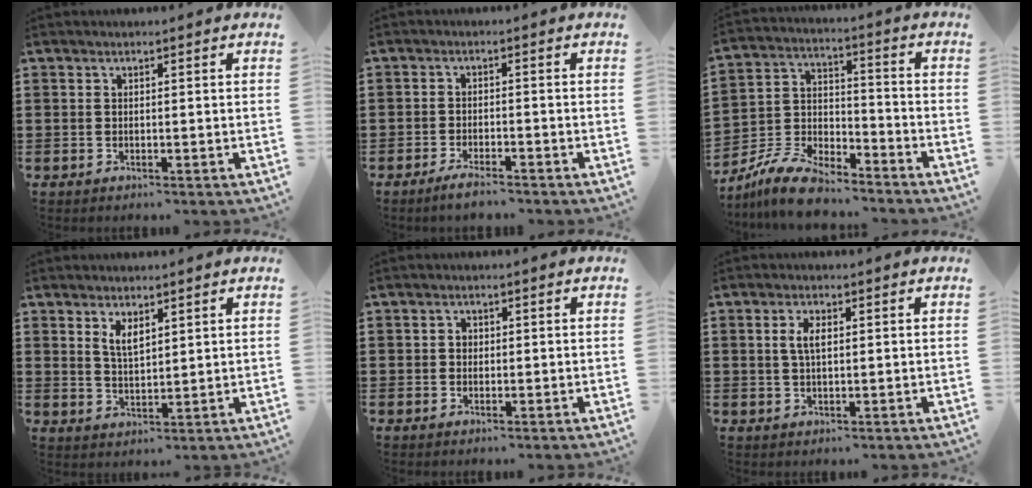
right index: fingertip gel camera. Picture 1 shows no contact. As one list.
[{"total": 2.4, "force": [-2.2, 0.2, 1.0], "torque": [-0.018, 0.005, -0.042]}, {"total": 8.6, "force": [-7.7, 2.2, 3.0], "torque": [-0.073, 0.016, -0.154]}, {"total": 3.2, "force": [2.1, 1.4, 2.1], "torque": [-0.045, 0.004, 0.037]}, {"total": 0.9, "force": [0.1, 0.8, 0.4], "torque": [-0.009, 0.005, 0.001]}, {"total": 3.2, "force": [0.6, 1.4, 2.8], "torque": [-0.058, 0.009, 0.008]}]